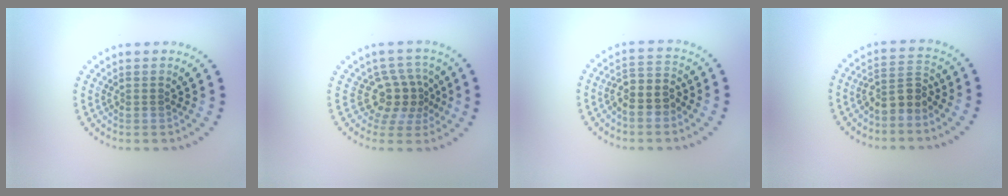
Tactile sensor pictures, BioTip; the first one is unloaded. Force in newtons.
{"total": 3.5, "press": 2.6, "slide": 2.3}
{"total": 3.3, "press": 3.0, "slide": 1.3}
{"total": 2.8, "press": 2.4, "slide": 1.4}